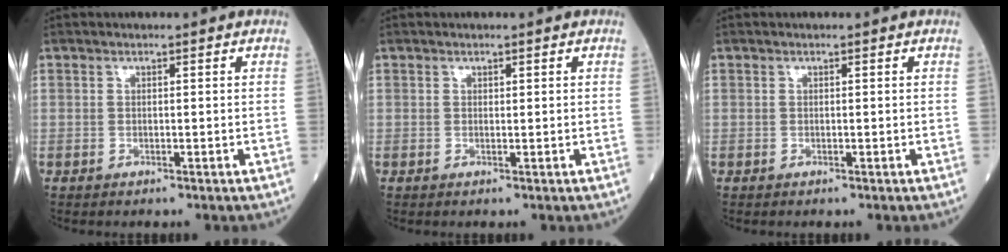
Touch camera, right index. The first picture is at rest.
{"total": 0.0}
{"total": 0.0}